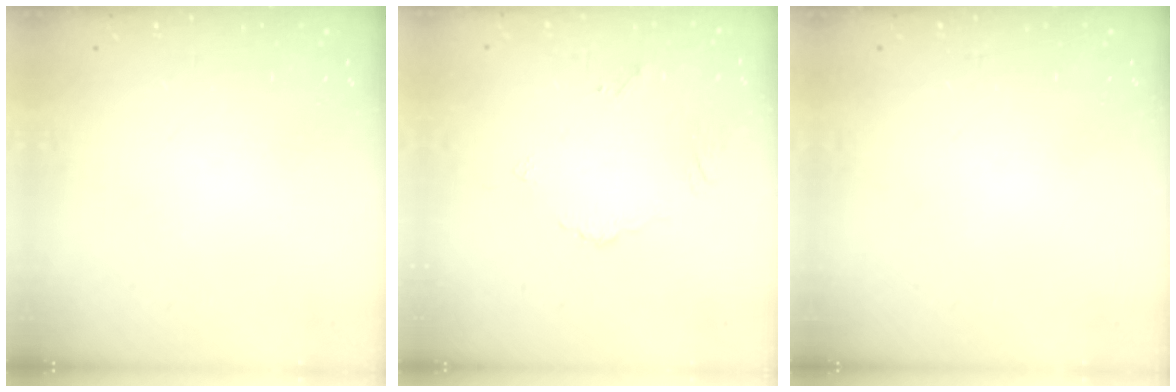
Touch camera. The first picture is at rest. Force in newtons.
{"total": 3.0, "press": 2.9, "slide": 0.6}
{"total": 0.0}